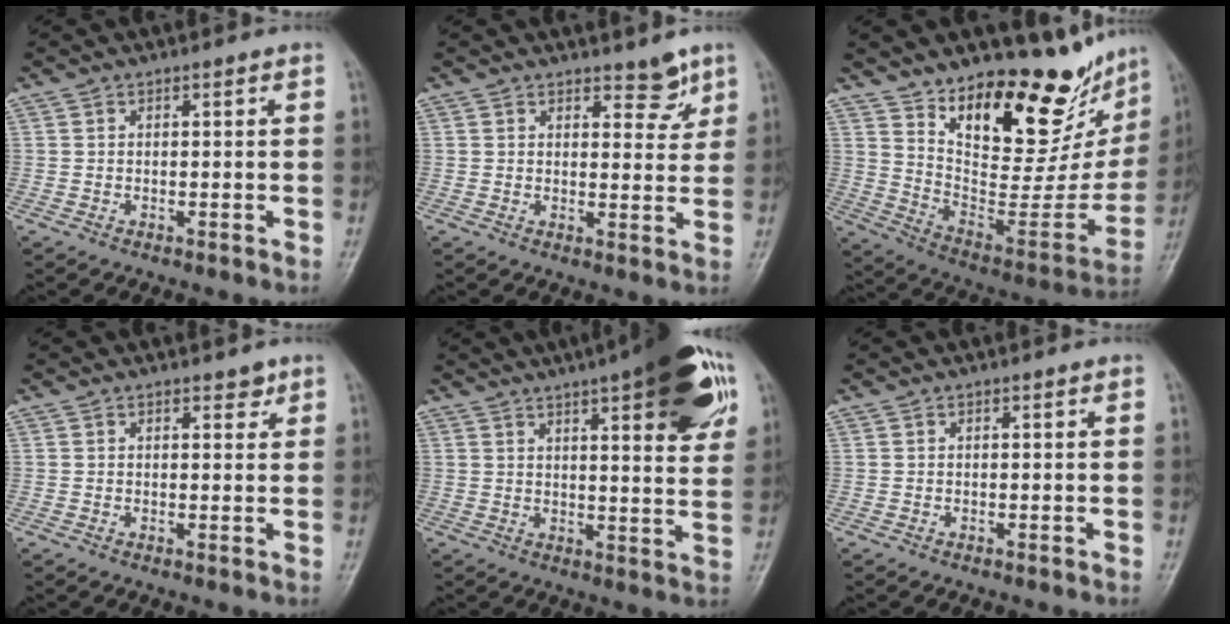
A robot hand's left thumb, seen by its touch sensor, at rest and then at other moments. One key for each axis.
{"total": 4.3, "fx": 3.1, "fy": 2.0, "fz": 2.1, "tx": 0.000, "ty": -0.022, "tz": 0.042}
{"total": 23.0, "fx": 17.8, "fy": 8.5, "fz": 11.7, "tx": -0.120, "ty": -0.121, "tz": 0.279}
{"total": 1.9, "fx": 1.4, "fy": 1.0, "fz": 0.9, "tx": 0.004, "ty": -0.007, "tz": 0.015}
{"total": 19.2, "fx": 9.3, "fy": 5.2, "fz": 15.9, "tx": -0.187, "ty": -0.019, "tz": 0.121}
{"total": 0.0}